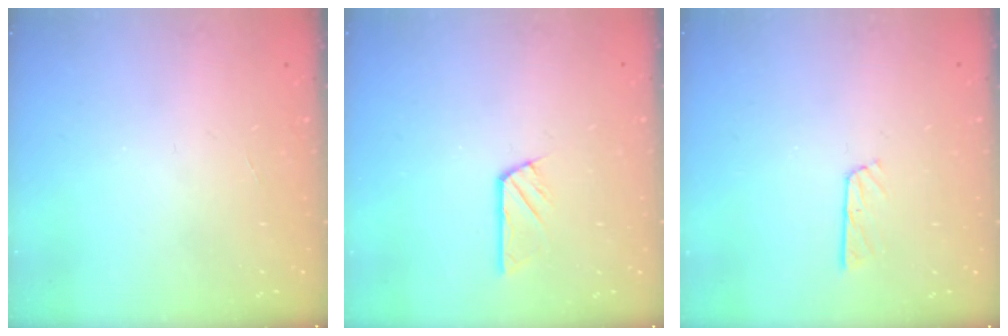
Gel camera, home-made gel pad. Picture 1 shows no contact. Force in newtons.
{"total": 3.5, "press": 3.5, "slide": 0.2}
{"total": 4.3, "press": 4.3, "slide": 0.5}